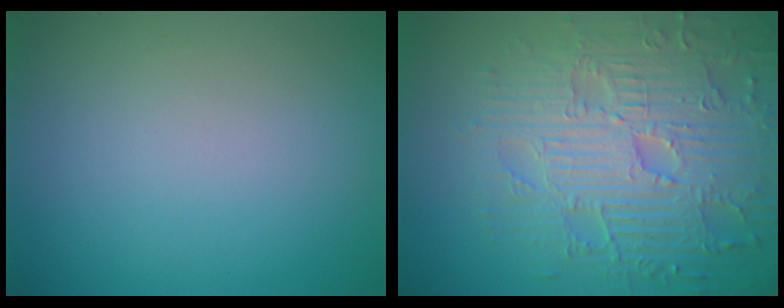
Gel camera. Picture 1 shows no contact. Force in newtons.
{"total": 8.2, "press": 6.2, "slide": 5.4}